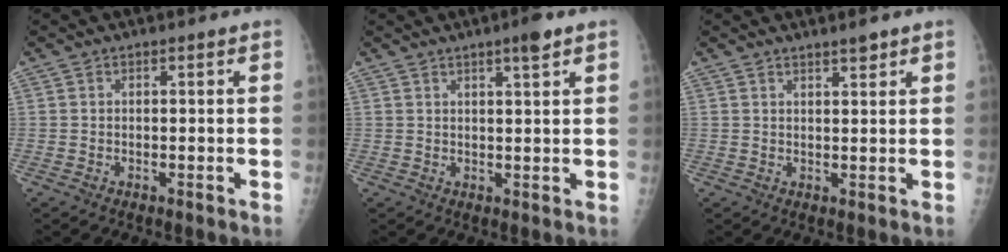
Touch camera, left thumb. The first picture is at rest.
{"total": 3.8, "force": [2.5, 0.3, 2.9], "torque": [-0.044, -0.011, 0.039]}
{"total": 2.4, "force": [1.9, 0.3, 1.4], "torque": [-0.019, -0.014, 0.031]}